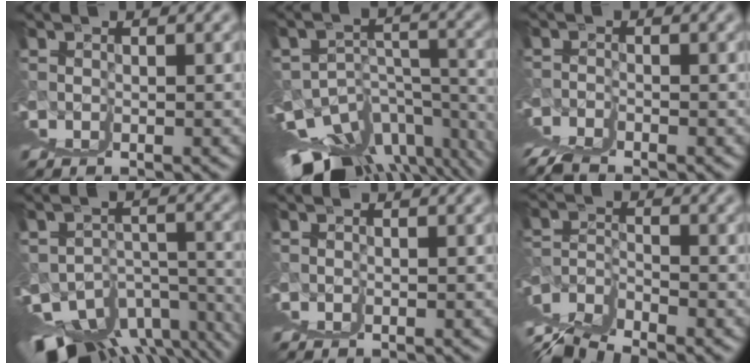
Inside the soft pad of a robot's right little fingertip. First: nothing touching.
{"total": 7.3, "force": [-4.3, 1.1, 5.8], "torque": [-0.083, -0.029, -0.032]}
{"total": 3.3, "force": [-1.5, -2.7, 1.2], "torque": [-0.008, 0.002, -0.007]}
{"total": 5.0, "force": [-3.8, -0.5, 3.1], "torque": [-0.035, -0.026, -0.029]}
{"total": 0.0}
{"total": 3.7, "force": [1.2, -2.4, 2.5], "torque": [-0.027, 0.008, 0.030]}